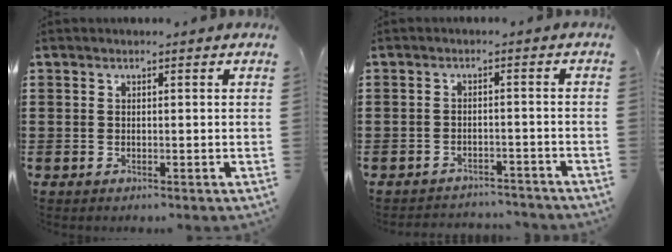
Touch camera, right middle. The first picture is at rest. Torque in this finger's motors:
{"motor_torque": [0.29, 0.10, 0.12, 0.02]}